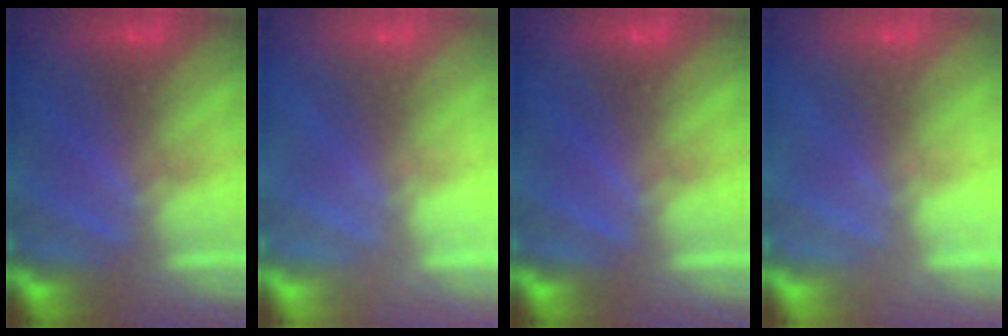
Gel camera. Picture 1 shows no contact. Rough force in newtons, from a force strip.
{"total": 2.3}
{"total": 0.0}
{"total": 2.3}